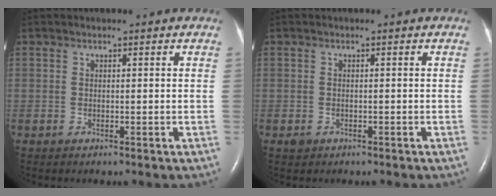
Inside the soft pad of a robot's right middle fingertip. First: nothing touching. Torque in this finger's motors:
{"motor_torque": [-0.08, 0.09, -0.04, -0.01]}